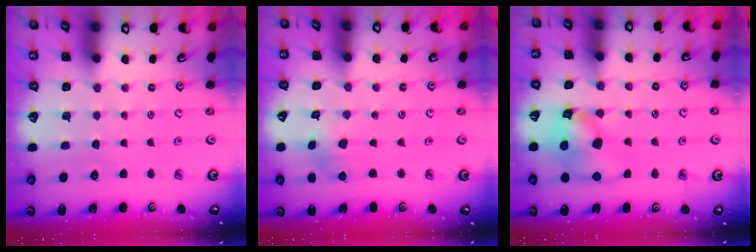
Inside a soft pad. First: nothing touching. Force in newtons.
{"total": 2.0, "press": 2.0, "slide": 0.2}
{"total": 11.8, "press": 11.6, "slide": 1.8}